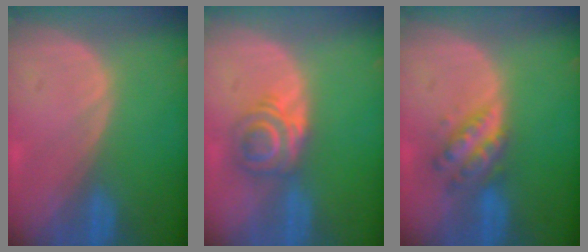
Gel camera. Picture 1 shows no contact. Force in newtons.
{"total": 6.2, "press": 5.3, "slide": 3.3}
{"total": 5.3, "press": 5.2, "slide": 0.4}